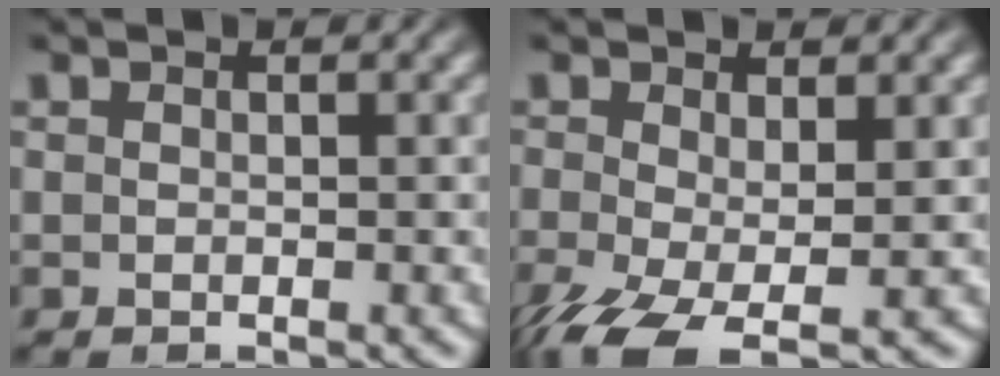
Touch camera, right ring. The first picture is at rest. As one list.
[{"total": 5.0, "force": [-2.9, 2.1, 3.4], "torque": [-0.089, -0.048, -0.023]}]